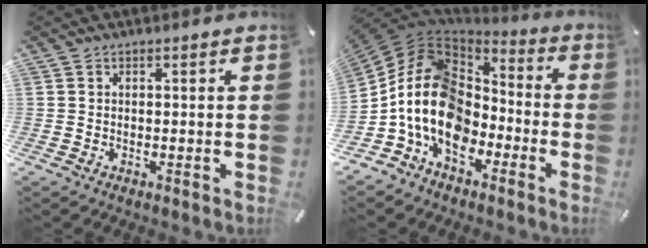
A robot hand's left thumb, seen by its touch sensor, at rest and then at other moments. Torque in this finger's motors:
{"motor_torque": [-0.02, 2.91, 1.54, 1.23, 0.40]}